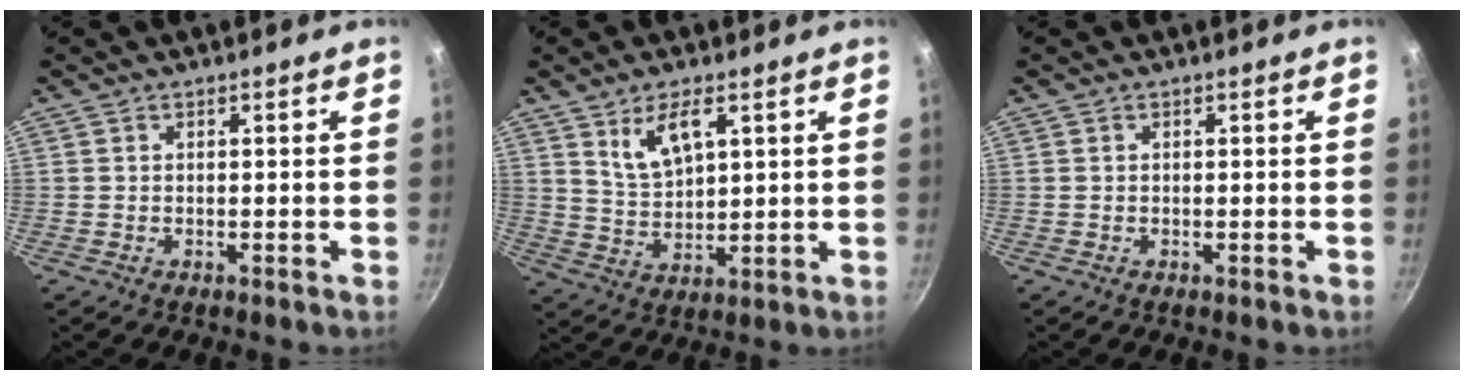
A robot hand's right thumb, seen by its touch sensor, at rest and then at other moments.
{"total": 7.8, "force": [3.9, 3.5, 5.7], "torque": [-0.092, -0.021, 0.084]}
{"total": 0.0}